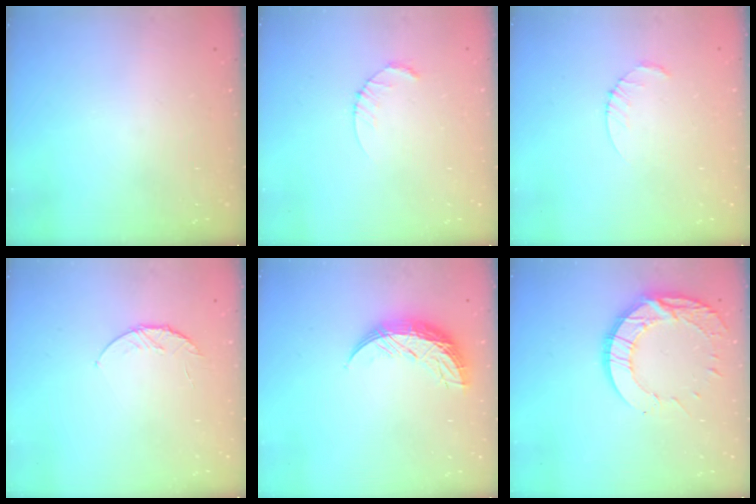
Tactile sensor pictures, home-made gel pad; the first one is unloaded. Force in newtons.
{"total": 2.6, "press": 2.6, "slide": 0.4}
{"total": 2.5, "press": 2.5, "slide": 0.3}
{"total": 5.7, "press": 5.7, "slide": 0.7}
{"total": 10.5, "press": 10.5, "slide": 0.8}
{"total": 13.6, "press": 13.5, "slide": 1.1}